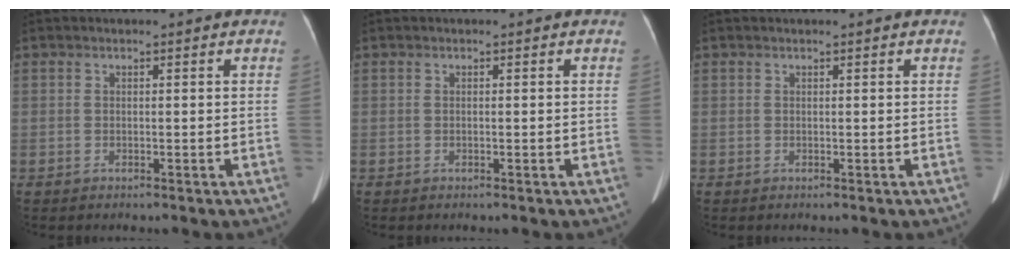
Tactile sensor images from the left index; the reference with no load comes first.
{"total": 0.0}
{"total": 0.0}